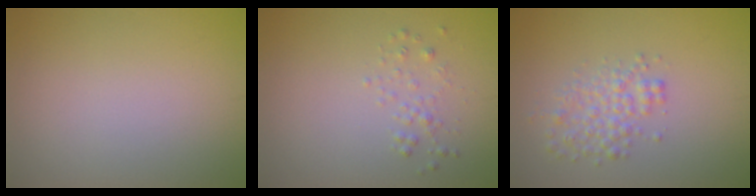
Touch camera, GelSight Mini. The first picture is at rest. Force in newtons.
{"total": 1.0, "press": 1.0, "slide": 0.0}
{"total": 2.6, "press": 2.6, "slide": 0.1}